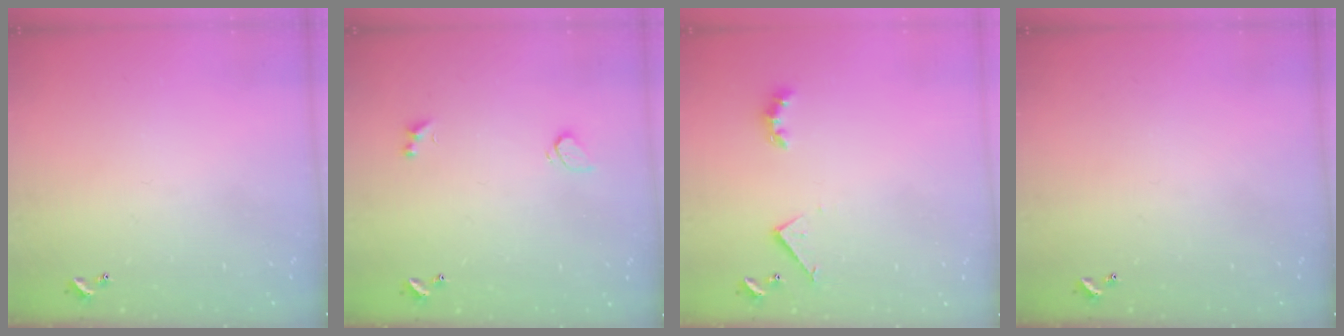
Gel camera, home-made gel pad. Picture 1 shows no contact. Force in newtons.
{"total": 2.1, "press": 1.8, "slide": 1.2}
{"total": 3.5, "press": 3.4, "slide": 0.7}
{"total": 0.0}